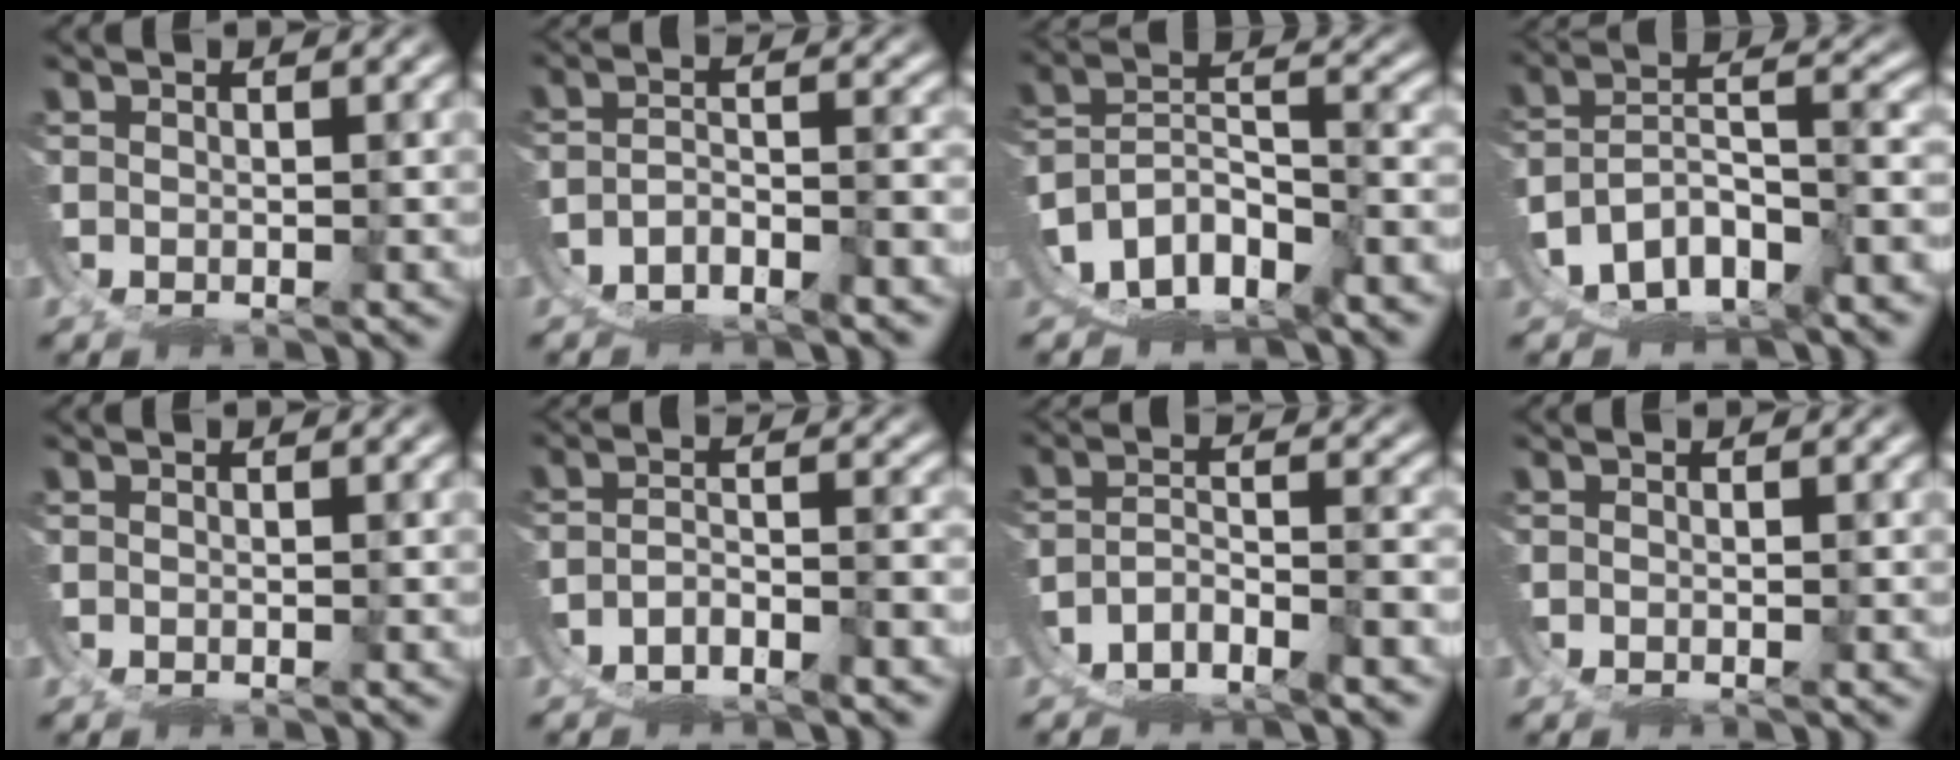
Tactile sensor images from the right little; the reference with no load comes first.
{"total": 7.6, "force": [-5.2, 5.2, 1.7], "torque": [-0.044, -0.026, -0.086]}
{"total": 14.8, "force": [-6.7, 12.3, 4.8], "torque": [-0.141, -0.061, -0.108]}
{"total": 12.1, "force": [-6.1, 9.6, 4.1], "torque": [-0.117, -0.038, -0.098]}
{"total": 0.0}
{"total": 6.6, "force": [-4.6, 4.5, 1.6], "torque": [-0.038, -0.020, -0.078]}
{"total": 10.0, "force": [-6.0, 7.5, 2.5], "torque": [-0.073, -0.037, -0.100]}
{"total": 0.0}